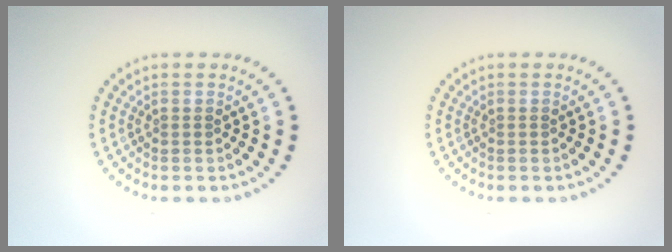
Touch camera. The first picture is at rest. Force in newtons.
{"total": 0.0}